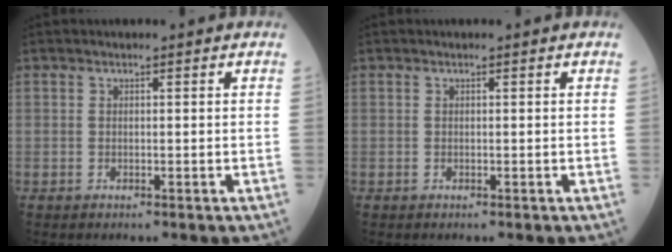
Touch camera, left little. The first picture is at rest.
{"total": 0.0}